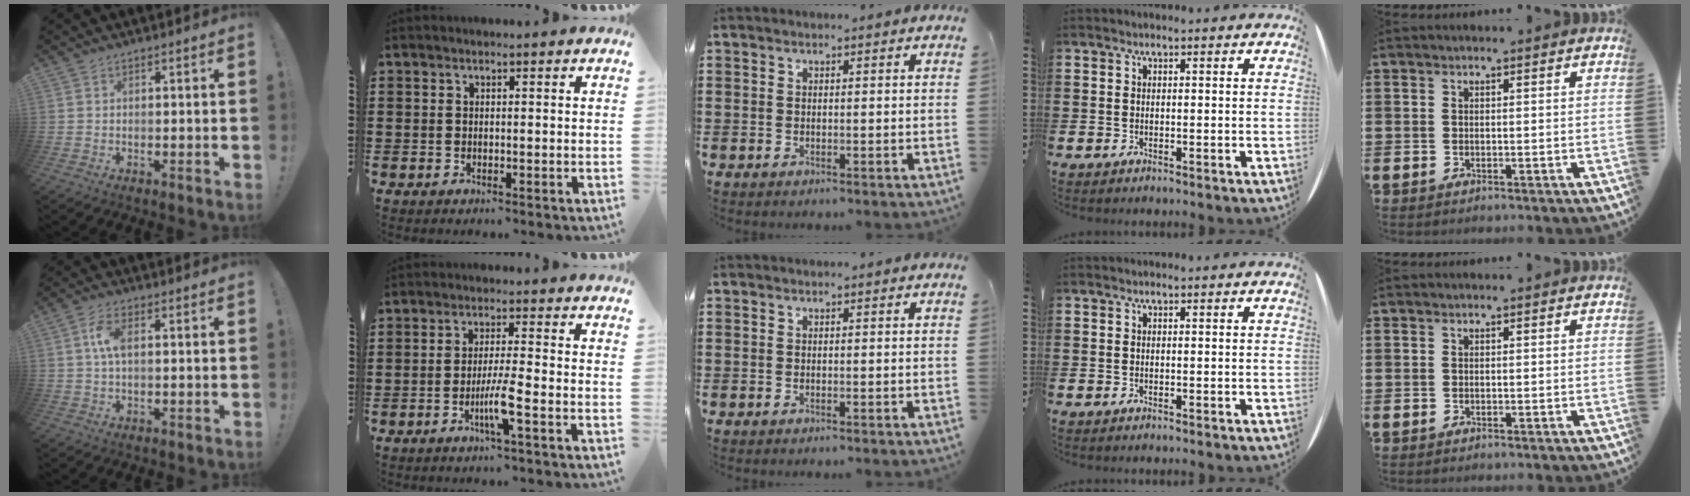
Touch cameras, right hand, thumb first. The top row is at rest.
{"thumb": {"total": 5.7, "force": [0.7, 2.7, 5.0], "torque": [-0.095, 0.005, 0.010]}, "index": {"total": 4.8, "force": [-2.2, -0.2, 4.3], "torque": [-0.086, -0.017, -0.043]}}